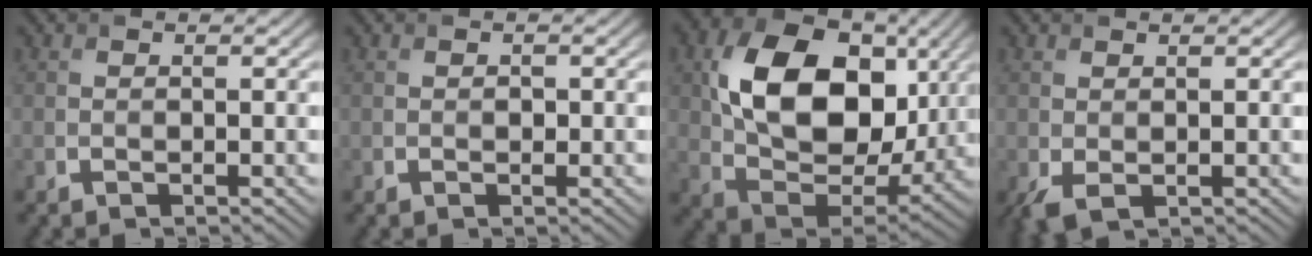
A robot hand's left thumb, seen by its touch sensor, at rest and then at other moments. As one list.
[{"total": 0.7, "force": [-0.2, 0.5, 0.4], "torque": [-0.007, -0.003, -0.004]}, {"total": 14.9, "force": [3.3, 10.2, 10.4], "torque": [-0.202, -0.005, 0.064]}, {"total": 2.0, "force": [-0.5, 1.0, 1.7], "torque": [-0.053, -0.008, -0.008]}]